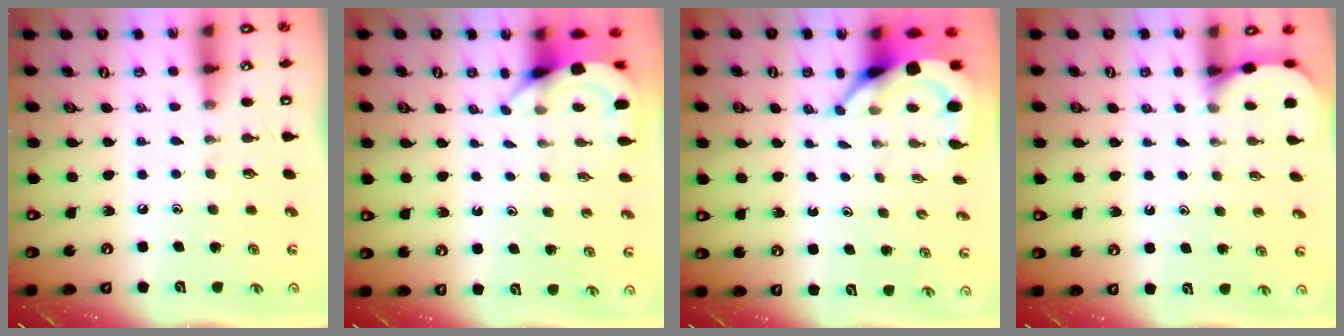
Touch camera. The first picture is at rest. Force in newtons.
{"total": 3.9, "press": 3.9, "slide": 0.3}
{"total": 5.4, "press": 5.3, "slide": 0.8}
{"total": 1.9, "press": 1.9, "slide": 0.2}